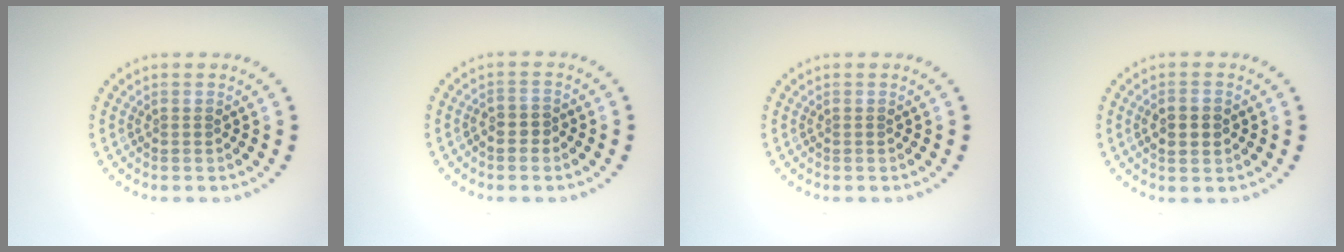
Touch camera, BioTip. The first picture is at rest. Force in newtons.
{"total": 1.2, "press": 1.0, "slide": 0.7}
{"total": 0.0}
{"total": 2.3, "press": 2.3, "slide": 0.2}